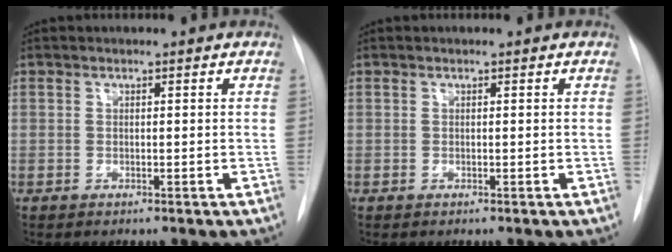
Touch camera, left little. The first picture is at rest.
{"total": 0.0}